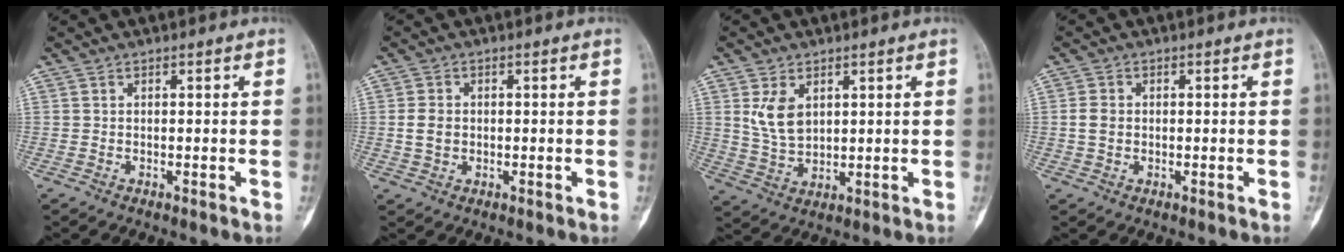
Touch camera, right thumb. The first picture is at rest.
{"total": 3.4, "force": [-0.1, 2.7, 2.0], "torque": [-0.030, 0.004, 0.001]}
{"total": 6.6, "force": [2.3, 4.2, 4.6], "torque": [-0.071, -0.013, 0.054]}
{"total": 2.7, "force": [0.0, 2.1, 1.6], "torque": [-0.025, 0.005, -0.001]}